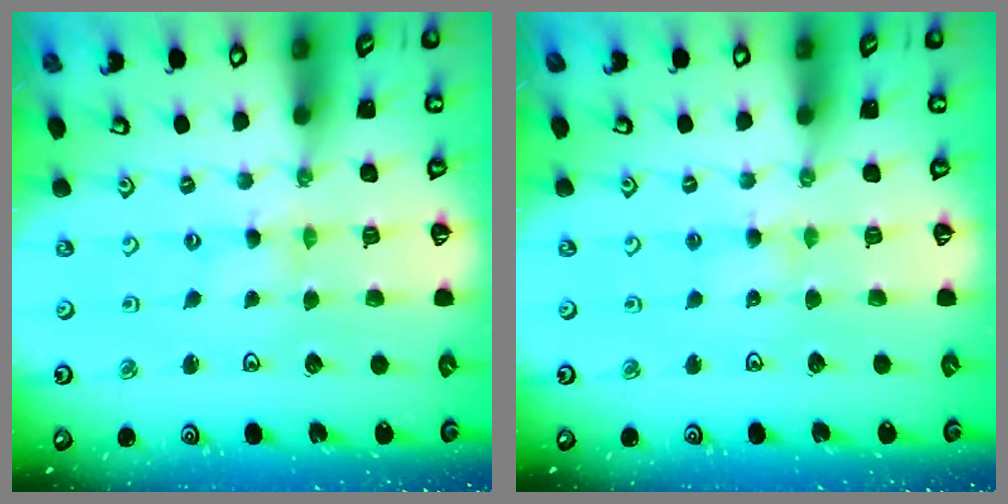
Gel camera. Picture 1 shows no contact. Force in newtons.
{"total": 2.4, "press": 2.4, "slide": 0.3}